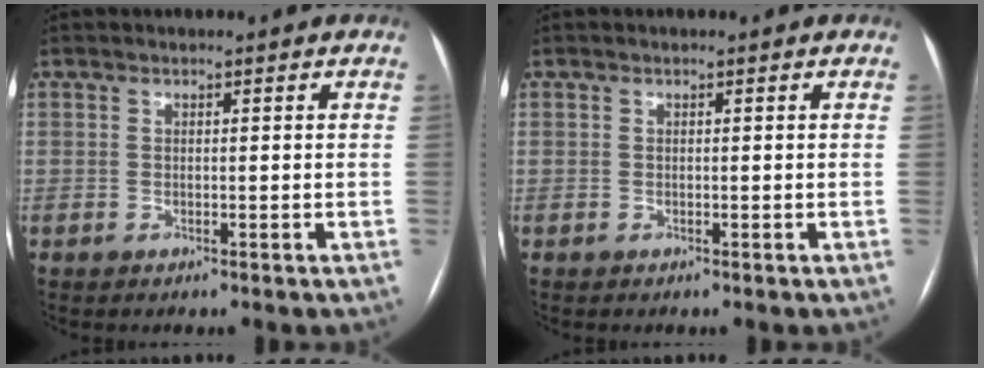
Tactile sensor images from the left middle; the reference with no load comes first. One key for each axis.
{"total": 0.0}